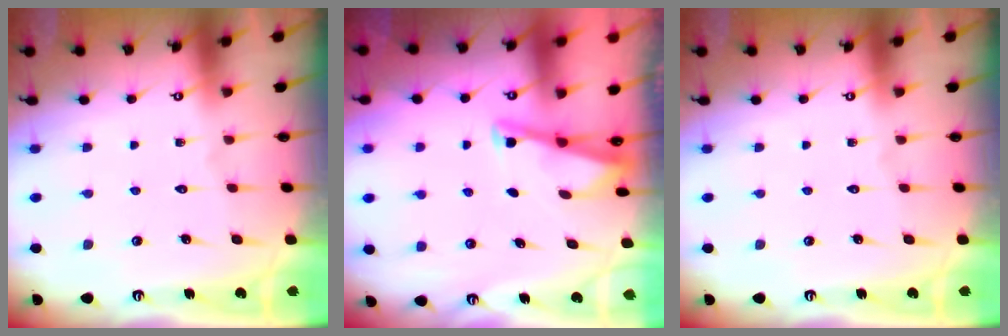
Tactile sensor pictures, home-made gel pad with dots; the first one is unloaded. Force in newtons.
{"total": 2.8, "press": 2.8, "slide": 0.3}
{"total": 0.0}